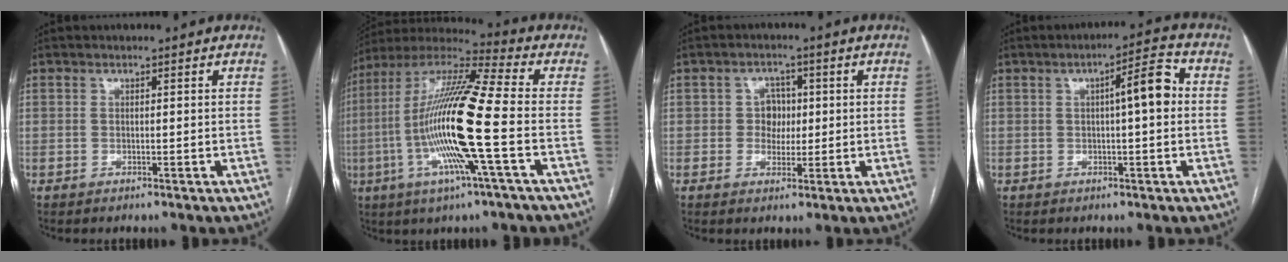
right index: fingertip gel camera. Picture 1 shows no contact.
{"total": 18.4, "force": [-3.7, 0.1, 18.1], "torque": [-0.360, -0.007, -0.083]}
{"total": 3.5, "force": [0.2, 3.1, 1.6], "torque": [-0.016, 0.010, 0.003]}
{"total": 6.2, "force": [0.6, 1.0, 6.1], "torque": [-0.088, 0.020, 0.005]}